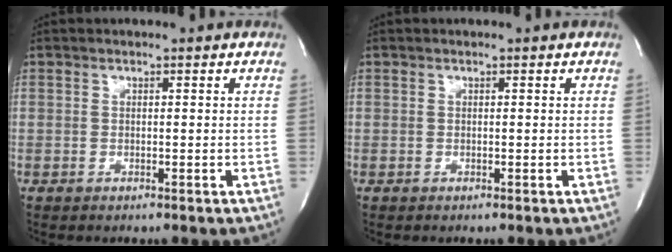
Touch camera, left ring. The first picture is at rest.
{"total": 0.0}